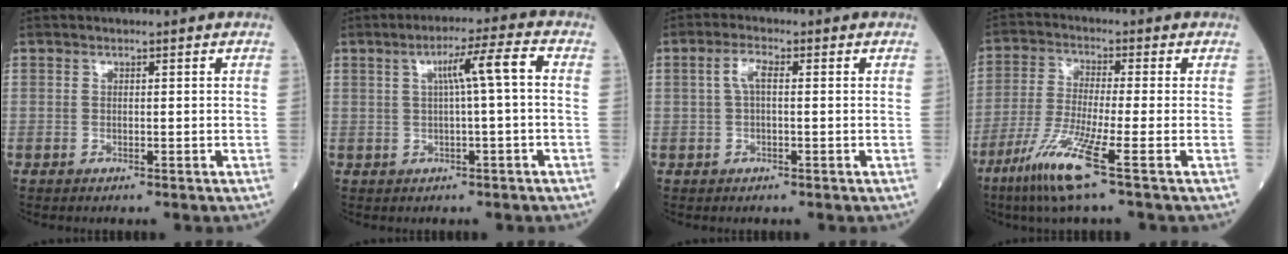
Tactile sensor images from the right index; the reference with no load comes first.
{"total": 5.9, "force": [0.8, -0.3, 5.9], "torque": [-0.099, 0.014, 0.014]}
{"total": 2.9, "force": [0.4, 0.9, 2.7], "torque": [-0.059, 0.011, 0.010]}
{"total": 9.8, "force": [-5.3, -1.1, 8.2], "torque": [-0.170, -0.033, -0.108]}